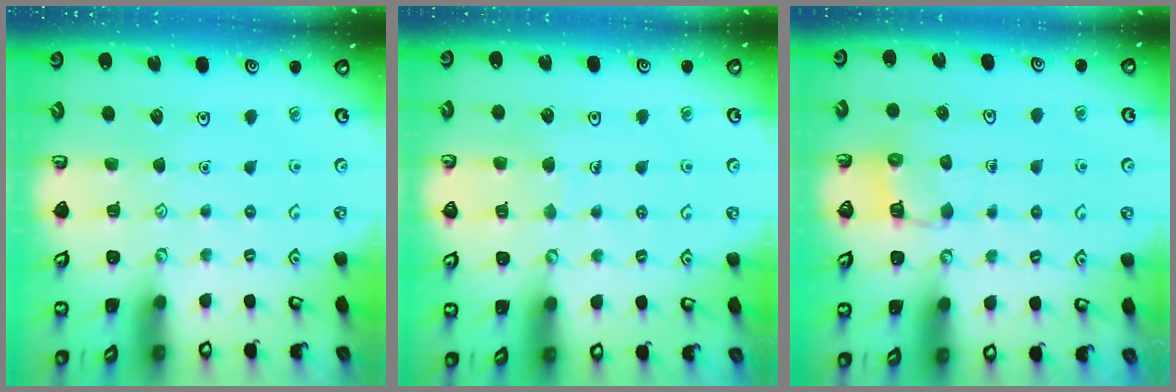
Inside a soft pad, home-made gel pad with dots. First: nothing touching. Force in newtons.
{"total": 3.3, "press": 3.3, "slide": 0.2}
{"total": 7.7, "press": 7.7, "slide": 0.2}